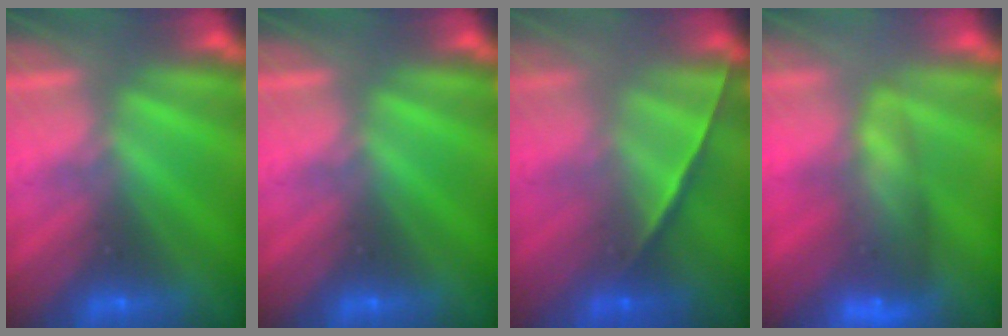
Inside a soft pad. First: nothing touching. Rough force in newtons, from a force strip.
{"total": 0.0}
{"total": 1.1}
{"total": 7.5}